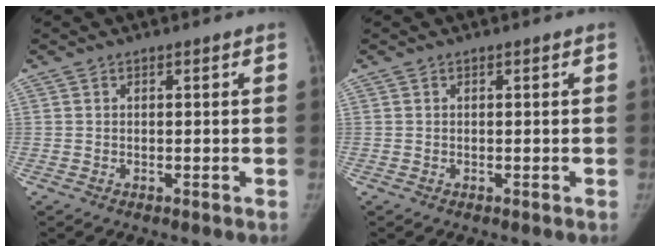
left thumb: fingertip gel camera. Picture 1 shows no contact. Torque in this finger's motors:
{"motor_torque": [0.14, -0.01, -0.11, 0.07, 0.03]}